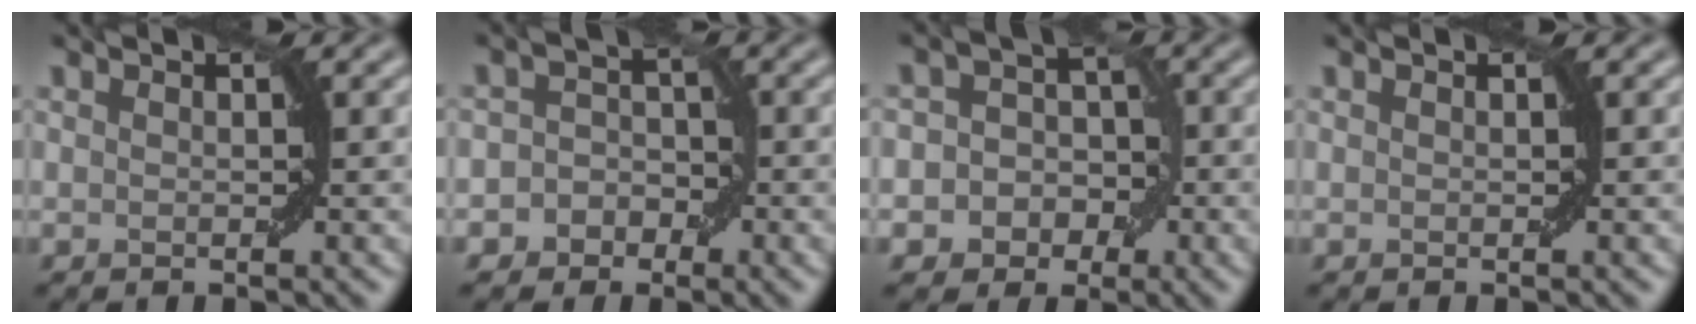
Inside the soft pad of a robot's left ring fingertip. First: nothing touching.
{"total": 3.2, "force": [-1.4, 2.7, 0.7], "torque": [0.023, 0.015, -0.033]}
{"total": 5.7, "force": [-1.6, 5.2, 1.7], "torque": [-0.005, 0.024, -0.049]}
{"total": 0.0}